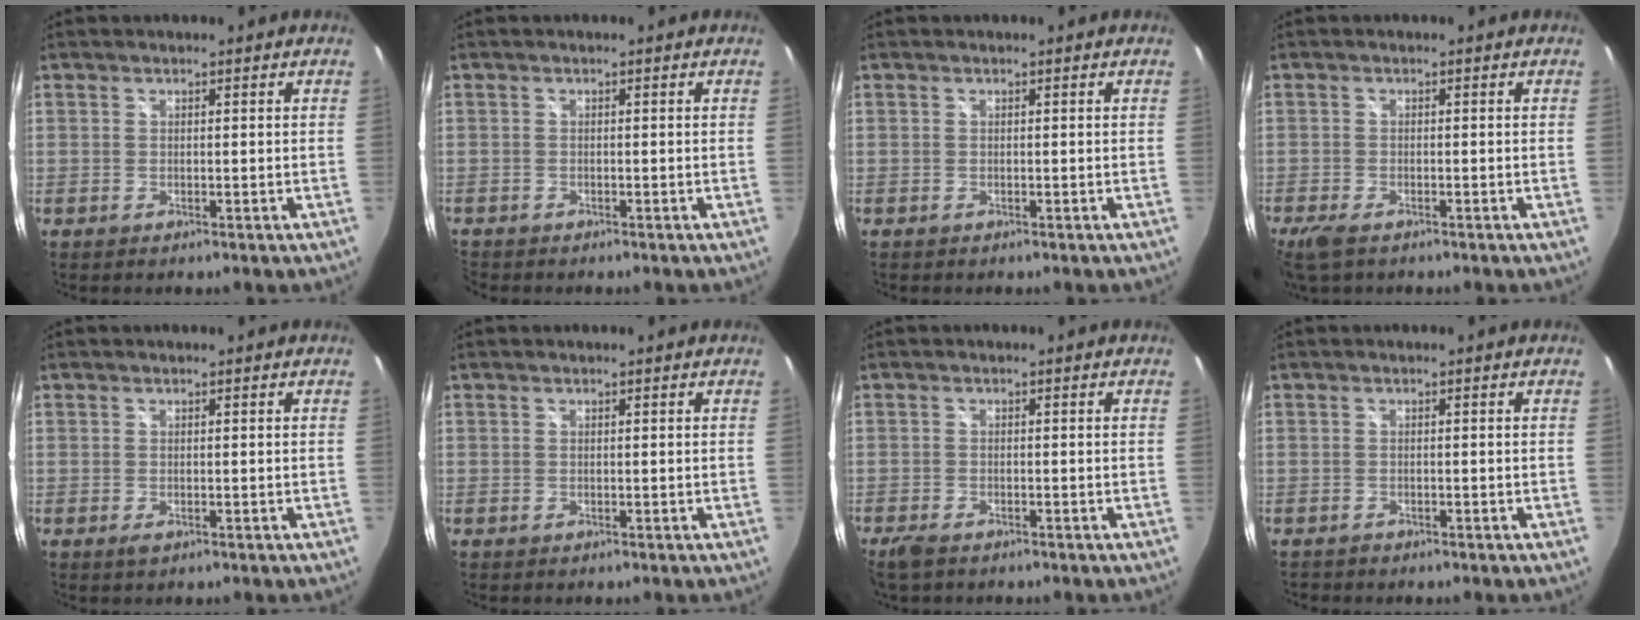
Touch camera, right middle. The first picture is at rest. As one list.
[{"total": 1.2, "force": [-1.2, 0.3, 0.0], "torque": [-0.005, -0.005, -0.024]}, {"total": 0.0}, {"total": 4.9, "force": [-3.5, 1.8, 2.9], "torque": [-0.072, -0.020, -0.066]}, {"total": 0.9, "force": [-0.4, 0.5, 0.7], "torque": [-0.013, -0.004, -0.006]}, {"total": 0.0}, {"total": 3.6, "force": [-2.8, 1.3, 1.8], "torque": [-0.047, -0.013, -0.055]}, {"total": 1.0, "force": [-0.9, 0.5, 0.1], "torque": [-0.006, -0.001, -0.015]}]